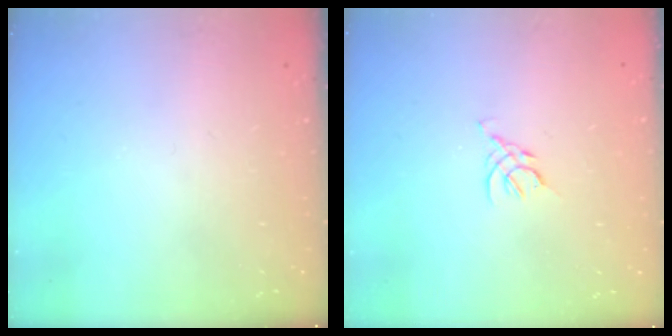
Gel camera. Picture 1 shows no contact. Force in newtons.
{"total": 2.5, "press": 2.5, "slide": 0.7}